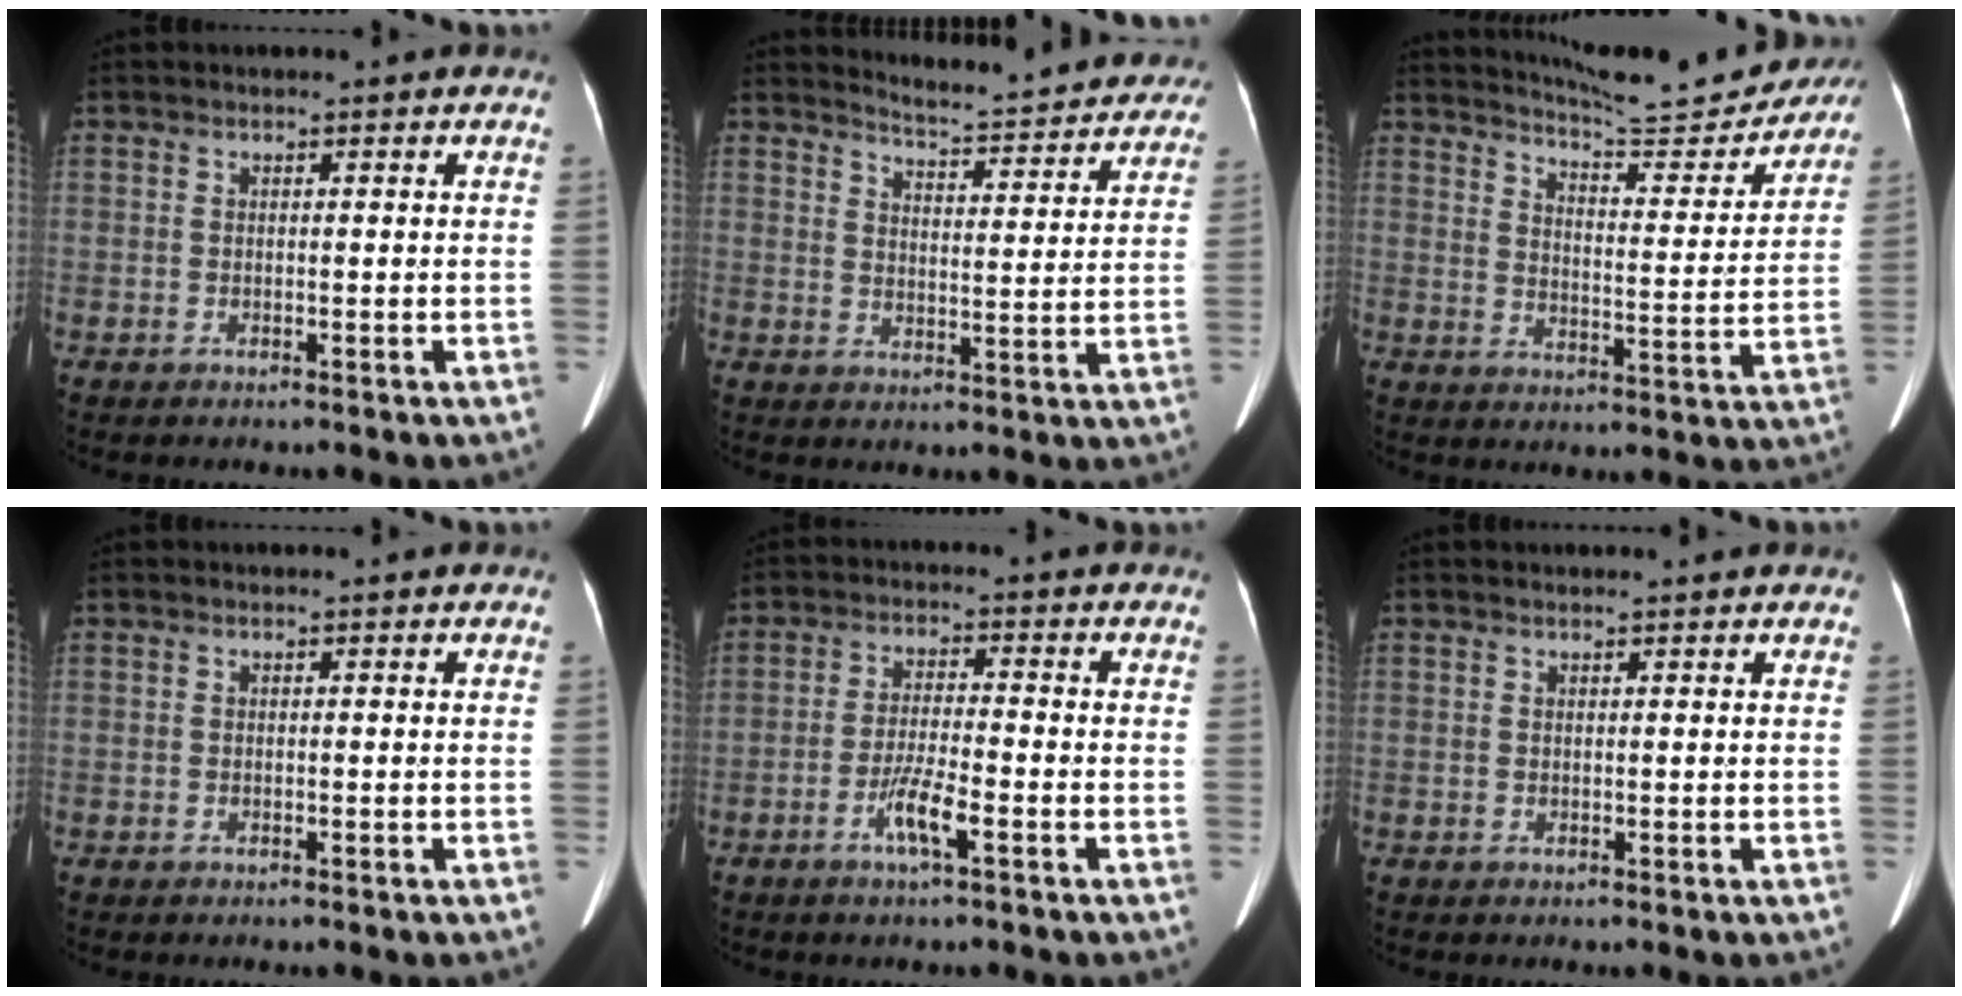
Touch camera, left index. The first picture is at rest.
{"total": 15.0, "force": [14.4, 2.1, 3.7], "torque": [-0.039, -0.035, 0.166]}
{"total": 16.5, "force": [15.8, 1.6, 4.5], "torque": [-0.064, -0.040, 0.206]}
{"total": 0.0}
{"total": 4.8, "force": [-2.5, 0.2, 4.2], "torque": [-0.086, -0.006, -0.048]}
{"total": 2.0, "force": [1.9, 0.1, 0.6], "torque": [-0.012, 0.012, 0.025]}